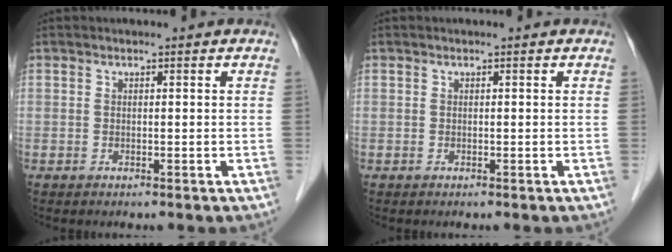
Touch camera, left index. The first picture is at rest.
{"total": 0.0}